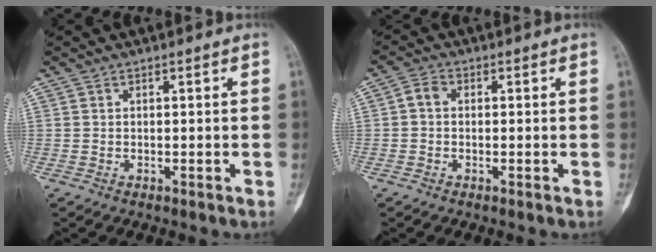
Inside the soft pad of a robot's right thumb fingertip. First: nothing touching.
{"total": 2.7, "force": [0.0, 2.0, 1.7], "torque": [-0.027, 0.007, -0.008]}